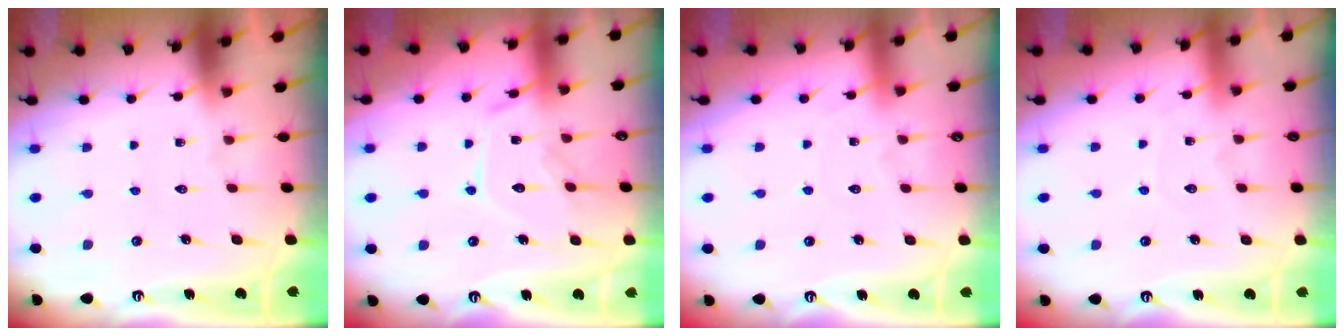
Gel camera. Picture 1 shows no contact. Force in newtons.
{"total": 12.2, "press": 12.1, "slide": 1.2}
{"total": 2.8, "press": 2.8, "slide": 0.4}
{"total": 4.4, "press": 4.4, "slide": 0.5}